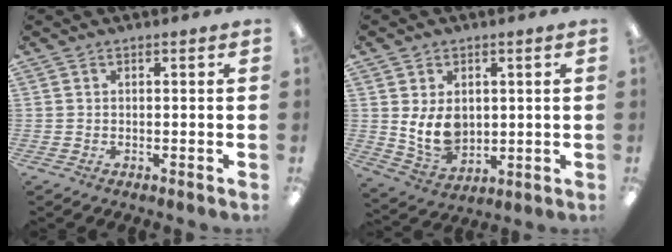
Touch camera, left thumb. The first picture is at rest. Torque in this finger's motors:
{"motor_torque": [1.32, 1.54, 0.85, -0.99, 0.07]}